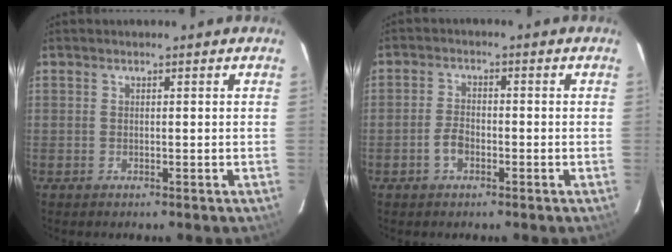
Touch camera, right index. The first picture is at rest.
{"total": 3.3, "force": [-1.5, 1.9, 2.2], "torque": [-0.047, 0.004, -0.028]}